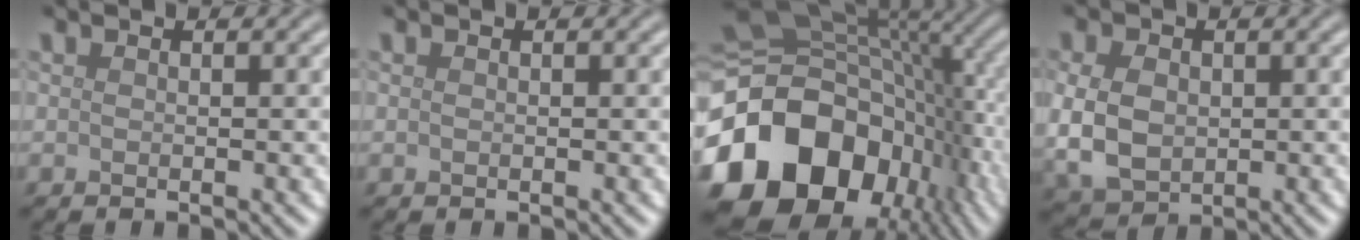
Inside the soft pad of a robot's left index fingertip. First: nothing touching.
{"total": 0.0}
{"total": 19.5, "force": [-6.3, 14.3, 11.6], "torque": [-0.268, -0.024, -0.106]}
{"total": 6.0, "force": [-0.2, 4.6, 3.9], "torque": [-0.102, -0.007, 0.002]}